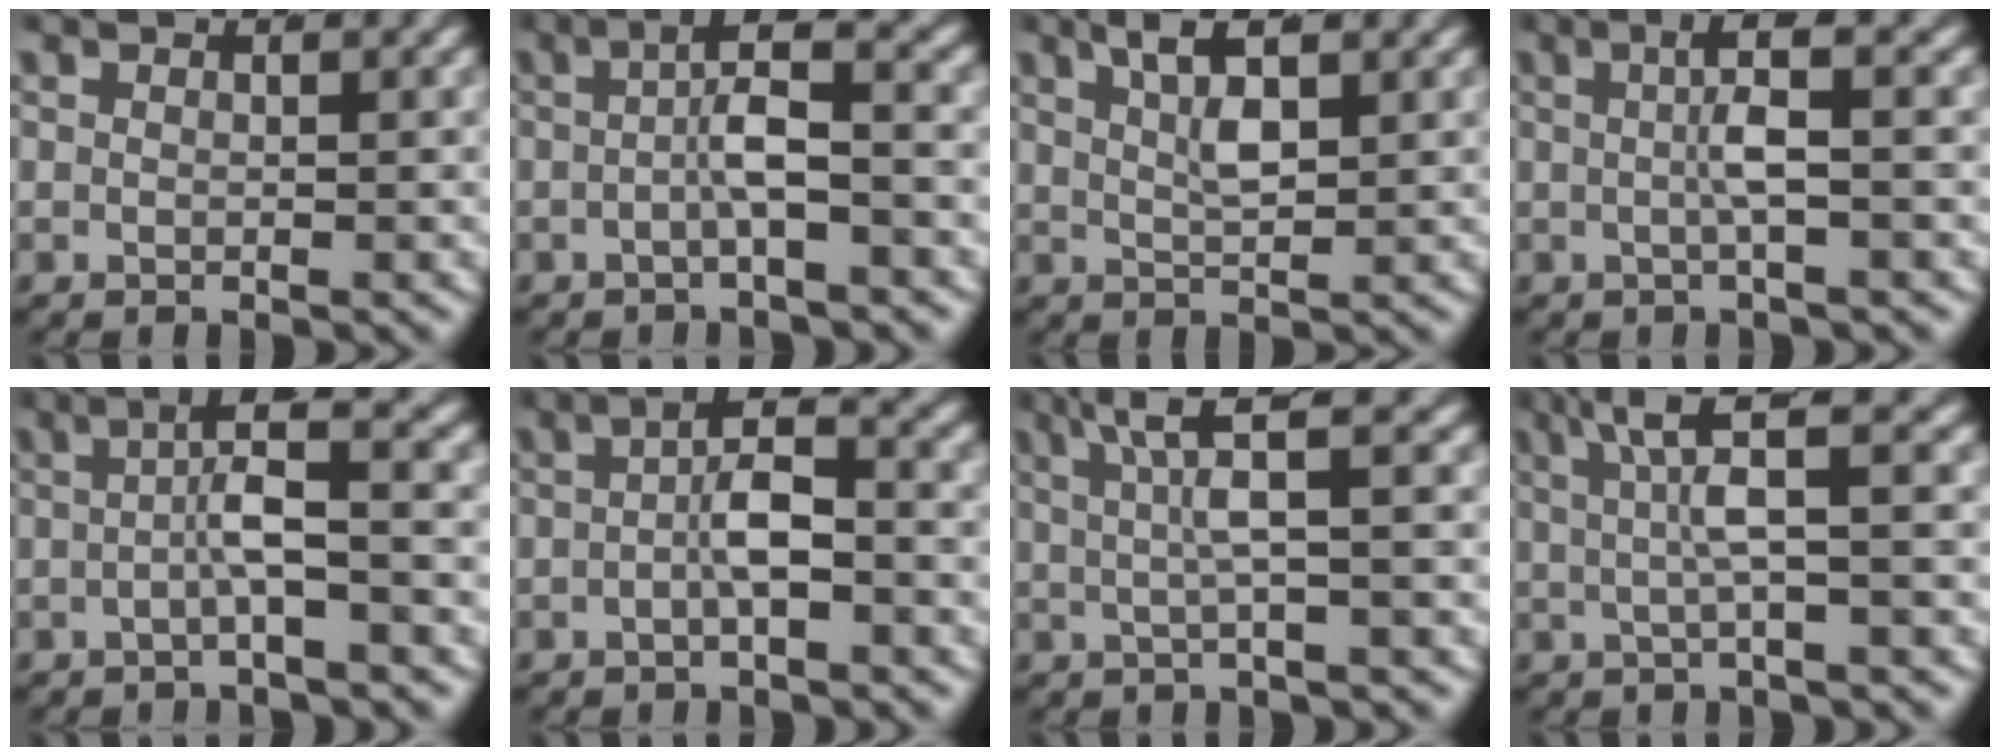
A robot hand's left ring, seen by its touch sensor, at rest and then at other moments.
{"total": 3.6, "force": [-0.6, 0.0, 3.5], "torque": [-0.050, 0.011, -0.012]}
{"total": 4.9, "force": [2.8, 1.2, 3.8], "torque": [-0.060, 0.001, 0.053]}
{"total": 3.3, "force": [0.4, -0.5, 3.2], "torque": [-0.053, 0.009, 0.006]}
{"total": 3.7, "force": [-0.3, -0.4, 3.7], "torque": [-0.053, 0.014, -0.007]}
{"total": 3.5, "force": [-0.8, 0.5, 3.4], "torque": [-0.046, 0.005, -0.016]}
{"total": 4.7, "force": [2.3, -0.2, 4.1], "torque": [-0.062, 0.013, 0.035]}
{"total": 4.8, "force": [2.0, 0.1, 4.4], "torque": [-0.070, 0.011, 0.030]}